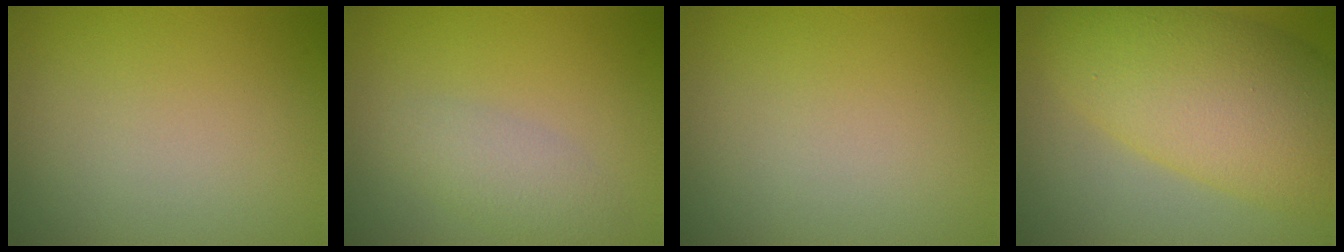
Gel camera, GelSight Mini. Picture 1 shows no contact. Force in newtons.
{"total": 2.4, "press": 2.4, "slide": 0.1}
{"total": 0.0}
{"total": 9.9, "press": 9.9, "slide": 0.2}